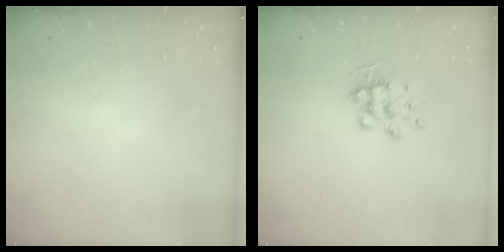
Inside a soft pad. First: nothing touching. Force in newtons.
{"total": 9.4, "press": 9.4, "slide": 0.6}